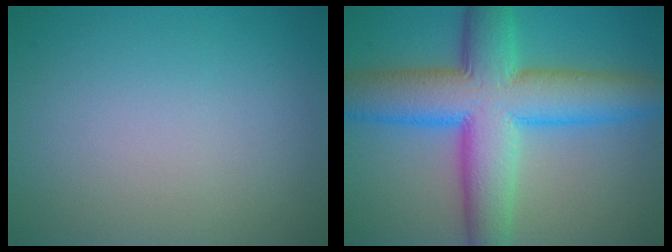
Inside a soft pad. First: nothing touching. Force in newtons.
{"total": 11.7, "press": 11.7, "slide": 0.1}